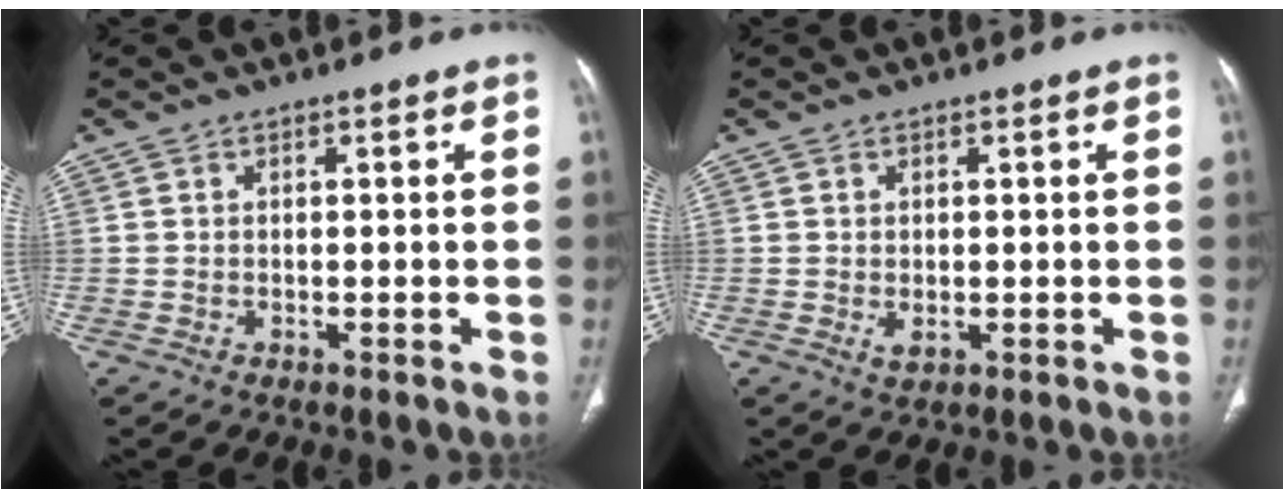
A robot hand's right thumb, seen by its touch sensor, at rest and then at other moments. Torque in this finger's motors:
{"motor_torque": [-0.39, 0.15, 0.35, 0.13, 0.07]}